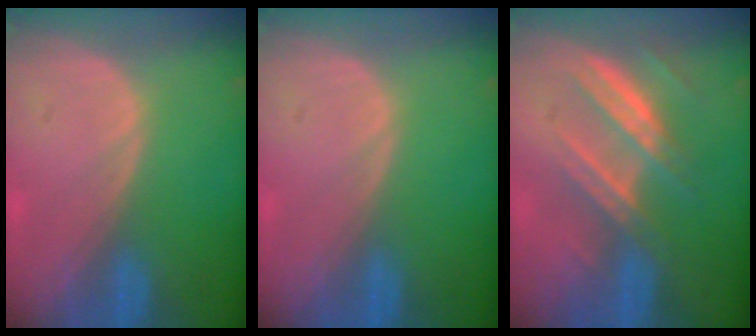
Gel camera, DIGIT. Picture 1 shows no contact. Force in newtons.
{"total": 0.0}
{"total": 7.7, "press": 6.9, "slide": 3.5}